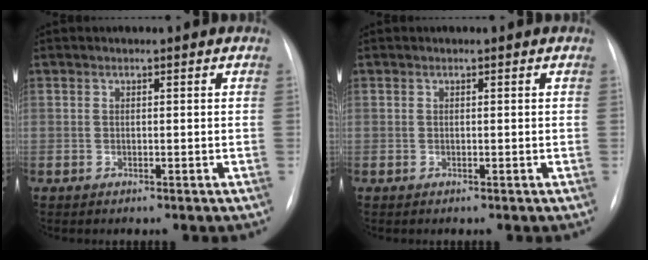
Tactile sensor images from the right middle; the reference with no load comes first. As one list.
[{"total": 0.0}]